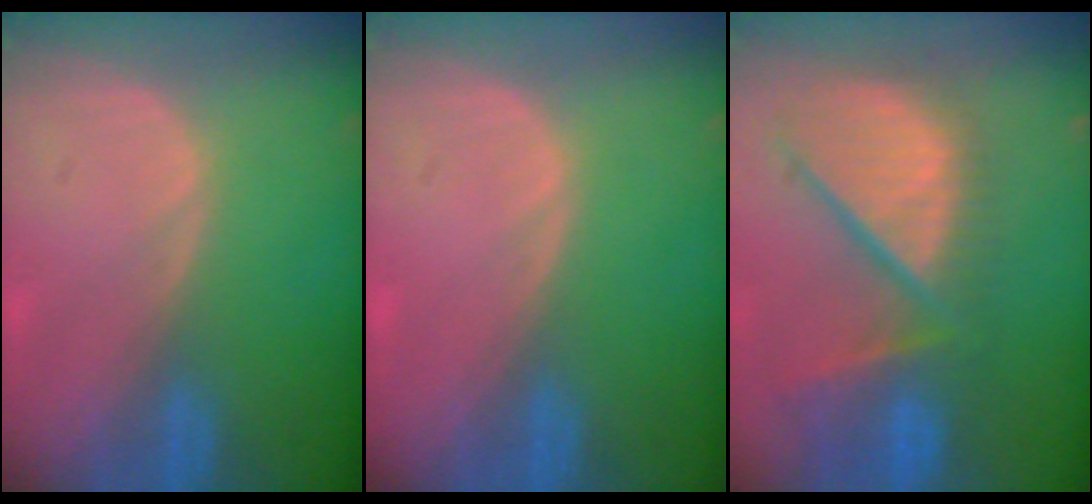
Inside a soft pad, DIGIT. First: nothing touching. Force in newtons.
{"total": 0.0}
{"total": 12.3, "press": 10.6, "slide": 6.3}